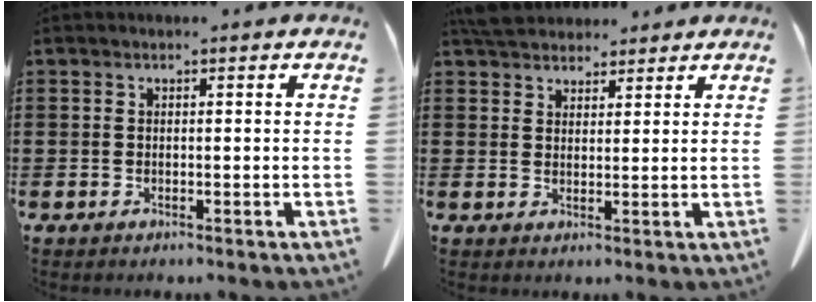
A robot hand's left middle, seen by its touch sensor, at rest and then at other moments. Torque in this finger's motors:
{"motor_torque": [0.34, 0.22, 0.12, 0.05]}